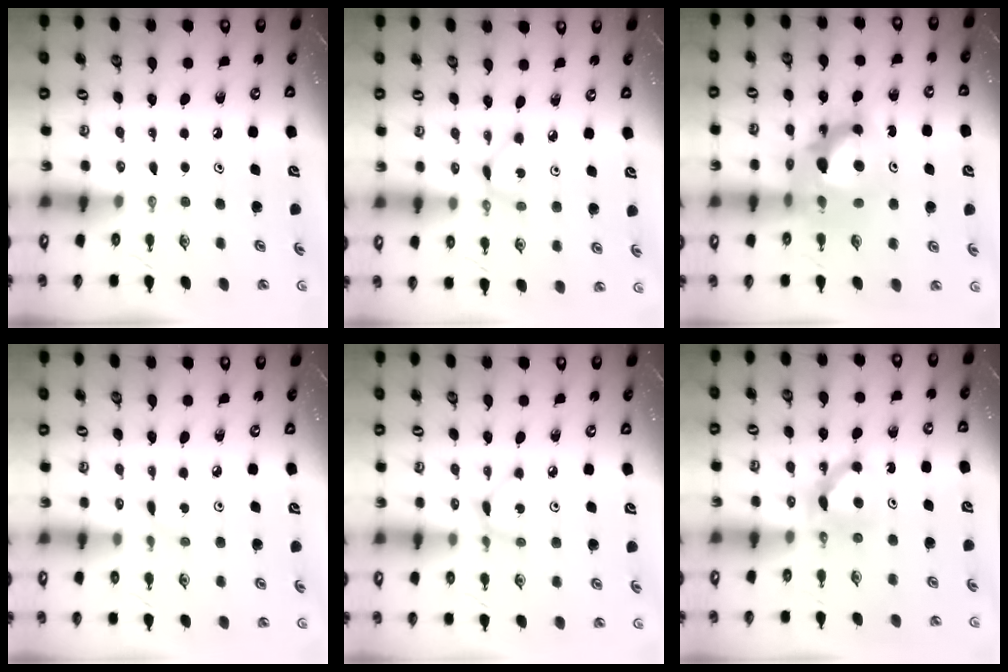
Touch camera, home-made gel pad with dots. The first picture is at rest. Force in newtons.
{"total": 1.7, "press": 1.7, "slide": 0.1}
{"total": 14.0, "press": 13.9, "slide": 1.7}
{"total": 2.6, "press": 2.6, "slide": 0.2}
{"total": 2.4, "press": 2.4, "slide": 0.1}
{"total": 7.0, "press": 7.0, "slide": 0.7}